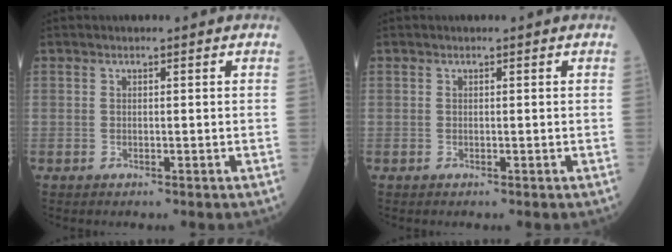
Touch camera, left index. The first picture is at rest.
{"total": 0.0}